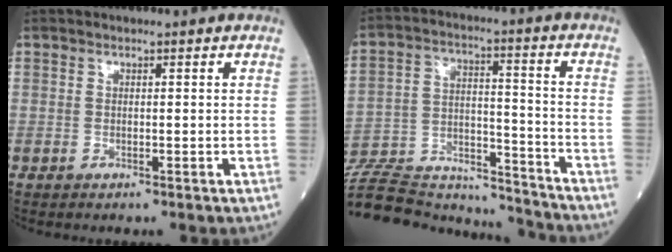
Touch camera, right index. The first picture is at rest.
{"total": 22.7, "force": [-21.3, 4.9, 6.1], "torque": [-0.157, 0.009, -0.332]}